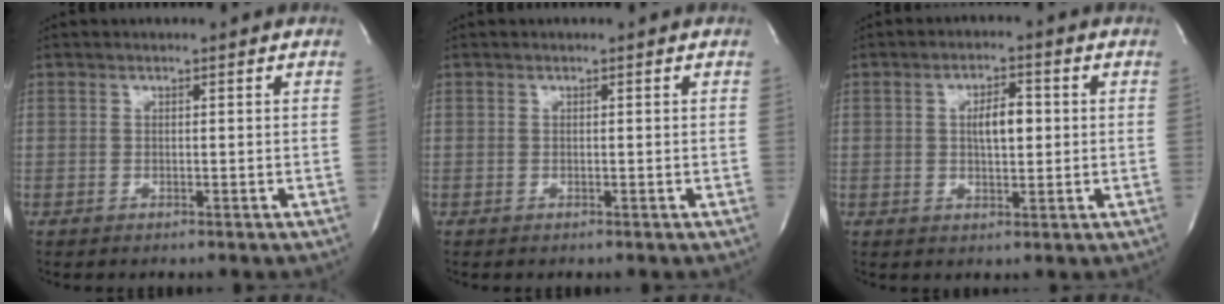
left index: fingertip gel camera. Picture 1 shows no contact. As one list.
[{"total": 0.0}, {"total": 4.9, "force": [0.5, 1.8, 4.5], "torque": [-0.075, 0.006, 0.008]}]